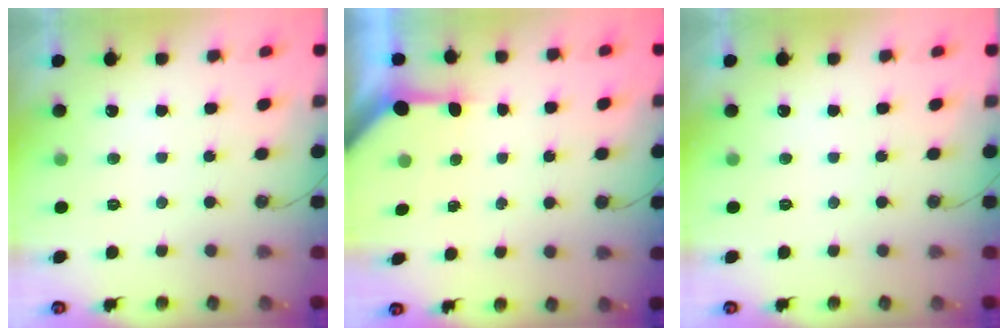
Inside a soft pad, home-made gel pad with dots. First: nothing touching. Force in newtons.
{"total": 3.3, "press": 3.3, "slide": 0.4}
{"total": 0.0}